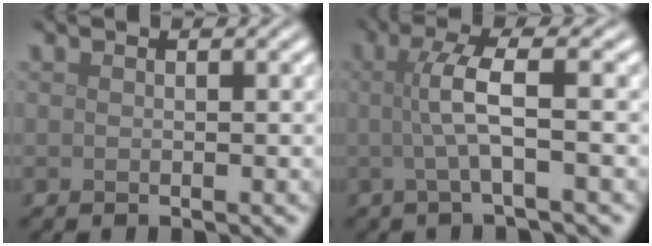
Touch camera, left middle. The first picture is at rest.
{"total": 4.0, "force": [0.0, 0.8, 3.9], "torque": [-0.068, 0.004, -0.005]}